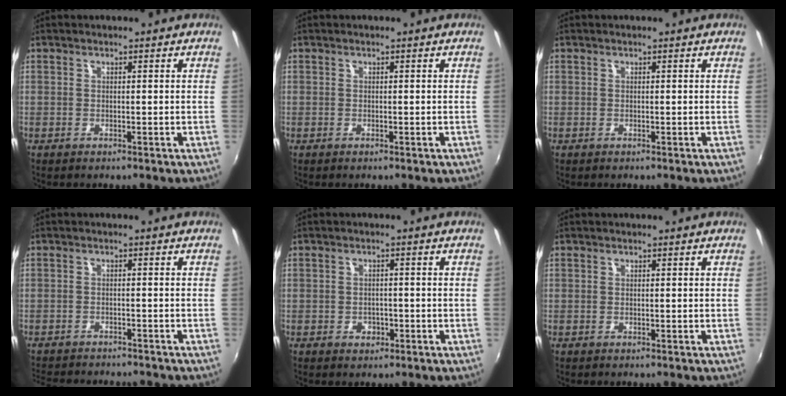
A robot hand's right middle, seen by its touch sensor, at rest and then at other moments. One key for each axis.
{"total": 0.0}
{"total": 0.0}
{"total": 9.5, "fx": -8.7, "fy": 2.3, "fz": 3.3, "tx": -0.082, "ty": -0.018, "tz": -0.129}
{"total": 2.5, "fx": -1.0, "fy": 2.0, "fz": 1.0, "tx": -0.018, "ty": 0.000, "tz": -0.014}
{"total": 0.0}